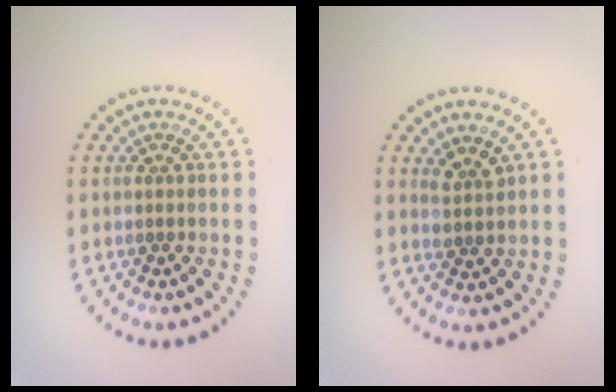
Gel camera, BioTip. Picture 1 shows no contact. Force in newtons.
{"total": 1.3, "press": 1.1, "slide": 0.6}